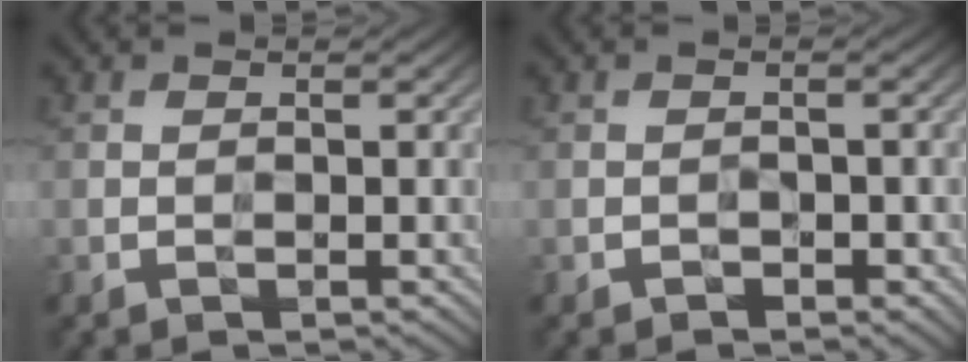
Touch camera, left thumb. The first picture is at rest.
{"total": 0.9, "force": [-0.7, 0.5, 0.4], "torque": [-0.003, 0.000, -0.012]}